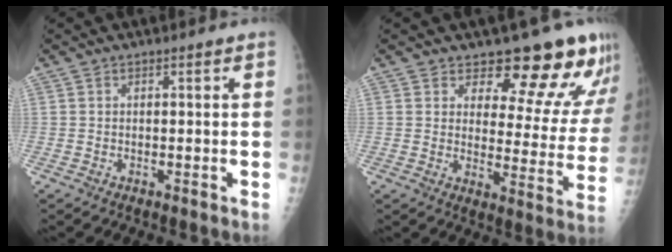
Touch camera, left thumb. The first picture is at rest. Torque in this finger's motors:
{"motor_torque": [0.32, 0.46, -0.31, -0.22, 0.06]}